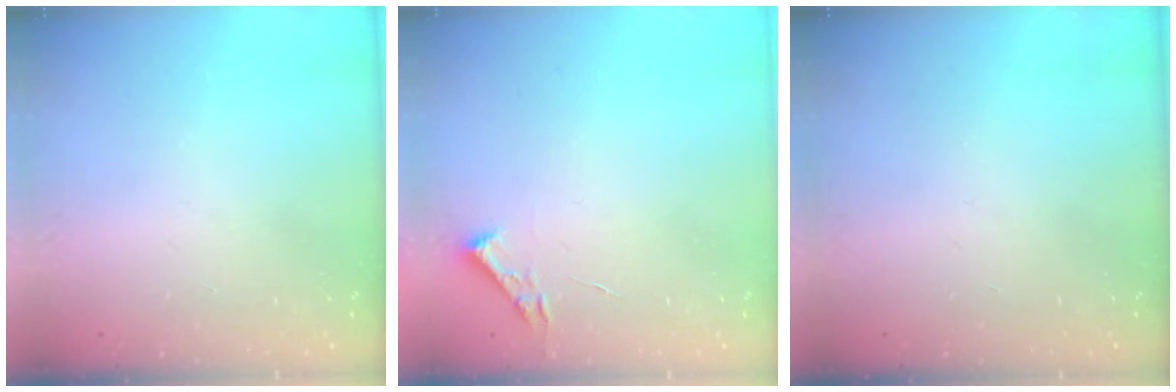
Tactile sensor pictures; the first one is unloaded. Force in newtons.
{"total": 2.7, "press": 2.7, "slide": 0.4}
{"total": 0.0}